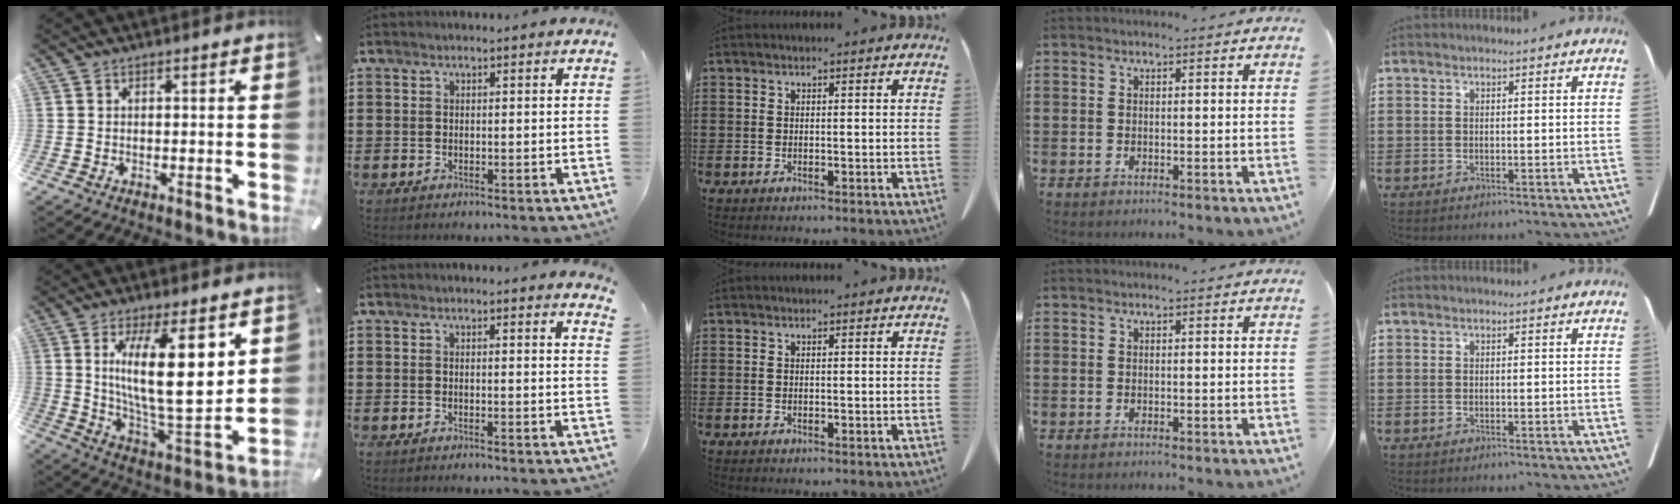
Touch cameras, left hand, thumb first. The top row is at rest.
{"thumb": {"total": 20.8, "force": [6.5, 6.8, 18.6], "torque": [-0.328, -0.035, 0.089]}, "index": {"total": 1.1, "force": [1.0, -0.1, 0.4], "torque": [-0.011, -0.002, 0.020]}}